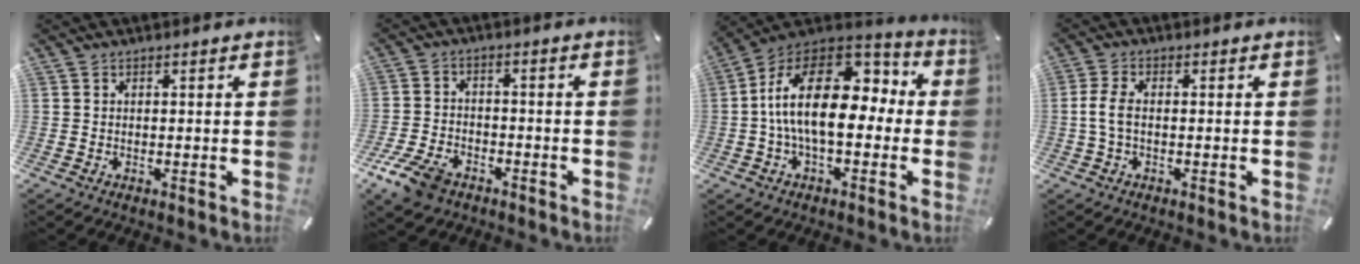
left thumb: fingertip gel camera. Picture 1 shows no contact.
{"total": 8.3, "force": [-5.2, 4.8, 4.1], "torque": [-0.095, 0.022, -0.100]}
{"total": 20.2, "force": [0.9, 11.1, 16.9], "torque": [-0.307, 0.003, 0.020]}
{"total": 4.2, "force": [-0.5, 1.9, 3.8], "torque": [-0.087, -0.002, -0.014]}